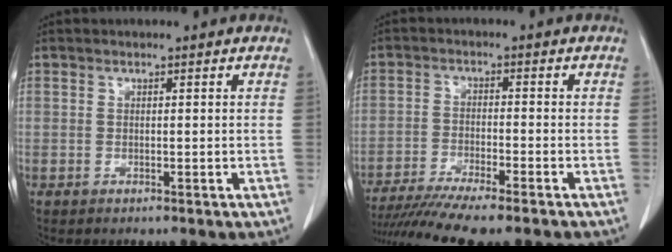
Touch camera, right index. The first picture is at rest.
{"total": 12.7, "force": [-10.7, 0.4, 6.9], "torque": [-0.103, -0.023, -0.168]}